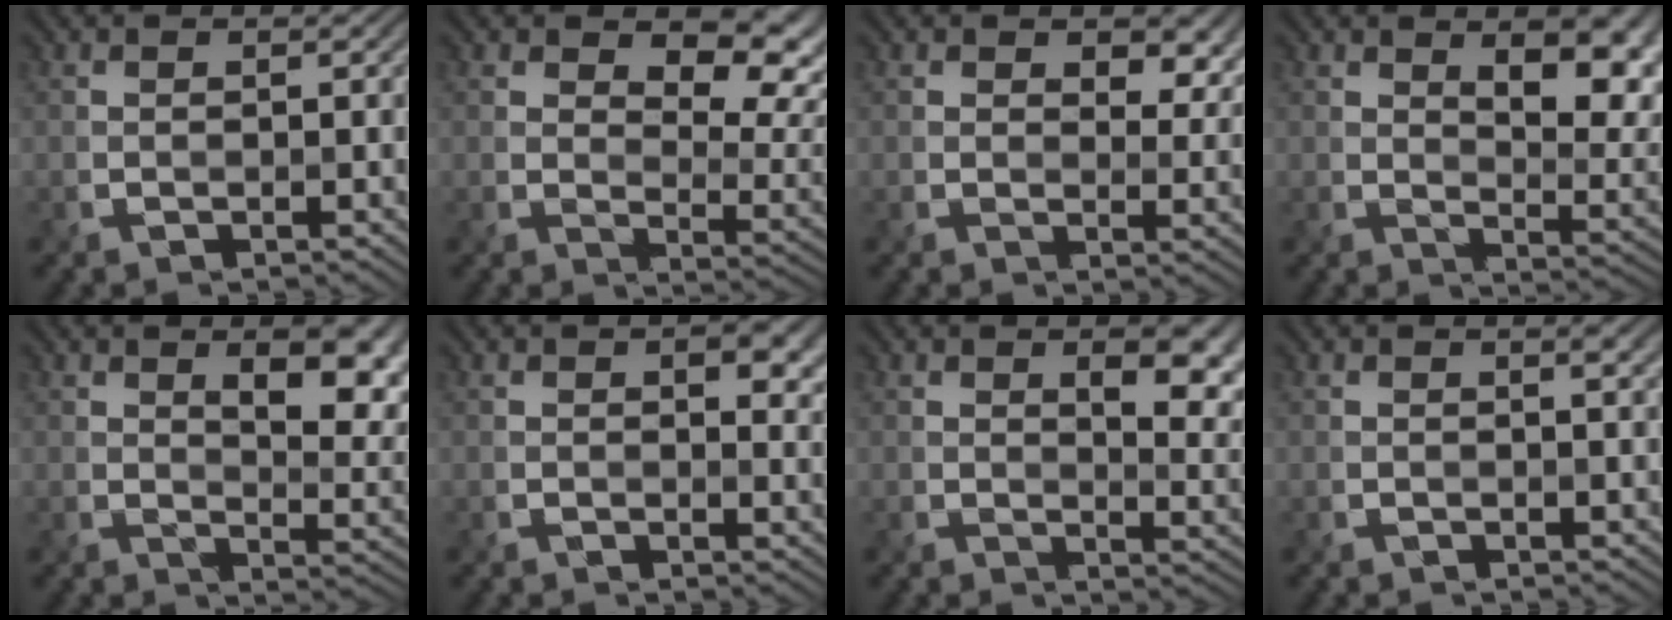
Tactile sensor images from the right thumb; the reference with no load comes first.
{"total": 10.6, "force": [4.7, 6.2, 7.2], "torque": [-0.101, -0.008, 0.069]}
{"total": 6.4, "force": [2.9, 3.7, 4.2], "torque": [-0.062, -0.005, 0.046]}
{"total": 10.3, "force": [4.0, 4.9, 8.1], "torque": [-0.112, -0.011, 0.065]}
{"total": 9.4, "force": [3.5, 4.3, 7.6], "torque": [-0.101, -0.011, 0.058]}
{"total": 5.5, "force": [1.6, 2.8, 4.4], "torque": [-0.053, -0.004, 0.025]}
{"total": 7.4, "force": [2.9, 3.4, 5.9], "torque": [-0.082, -0.010, 0.051]}
{"total": 2.0, "force": [1.0, 0.5, 1.6], "torque": [-0.017, 0.004, 0.014]}